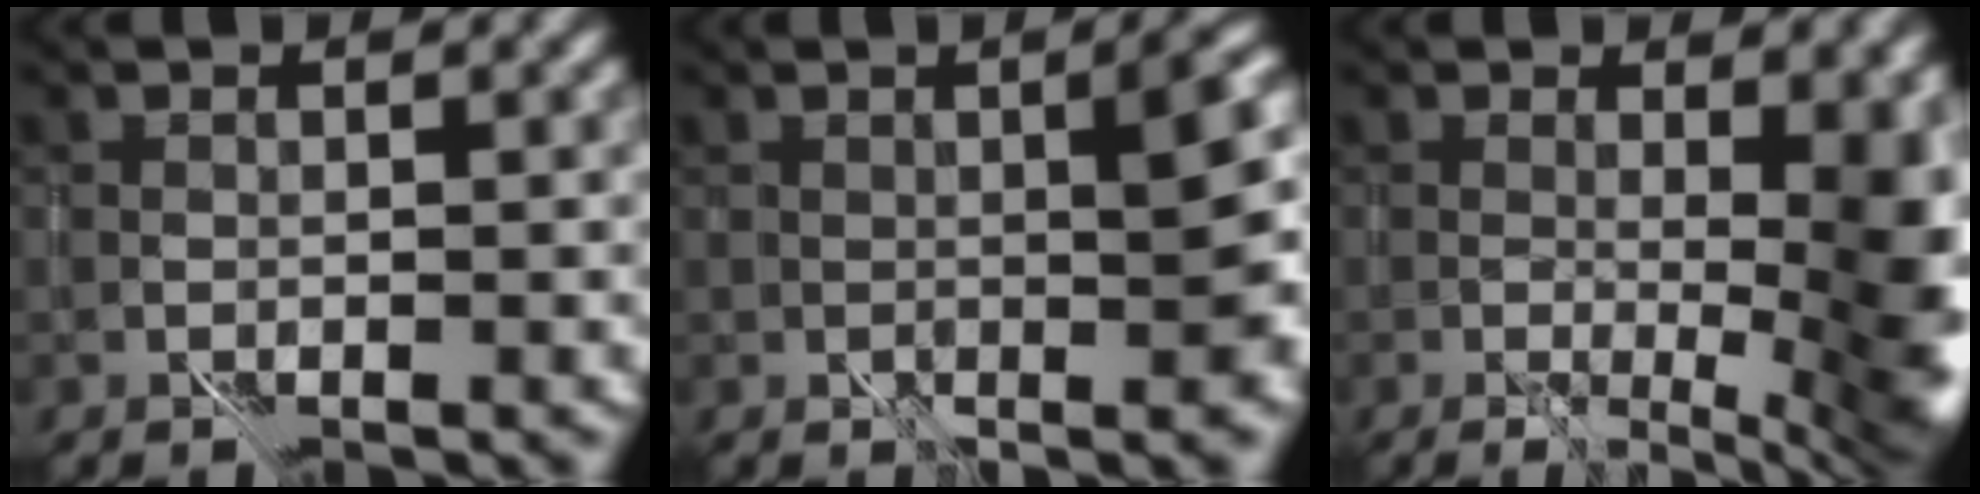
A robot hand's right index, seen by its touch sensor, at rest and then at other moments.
{"total": 5.8, "force": [0.9, 1.2, 5.6], "torque": [-0.061, 0.012, 0.021]}
{"total": 11.5, "force": [0.9, 4.0, 10.8], "torque": [-0.094, 0.009, 0.026]}